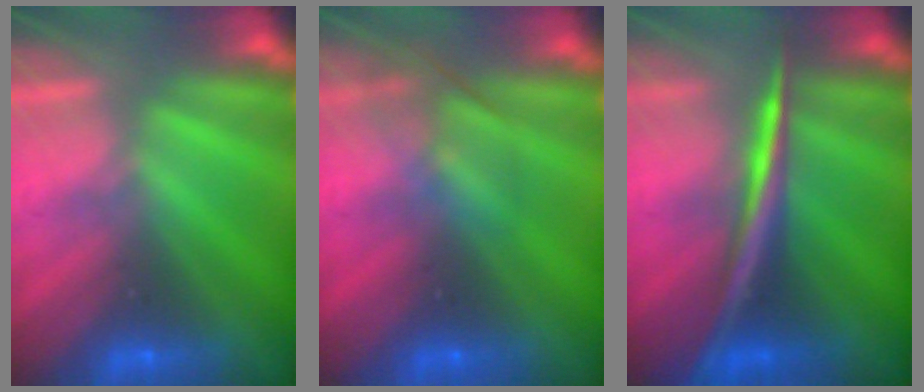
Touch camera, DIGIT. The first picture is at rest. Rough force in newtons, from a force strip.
{"total": 2.4}
{"total": 2.8}